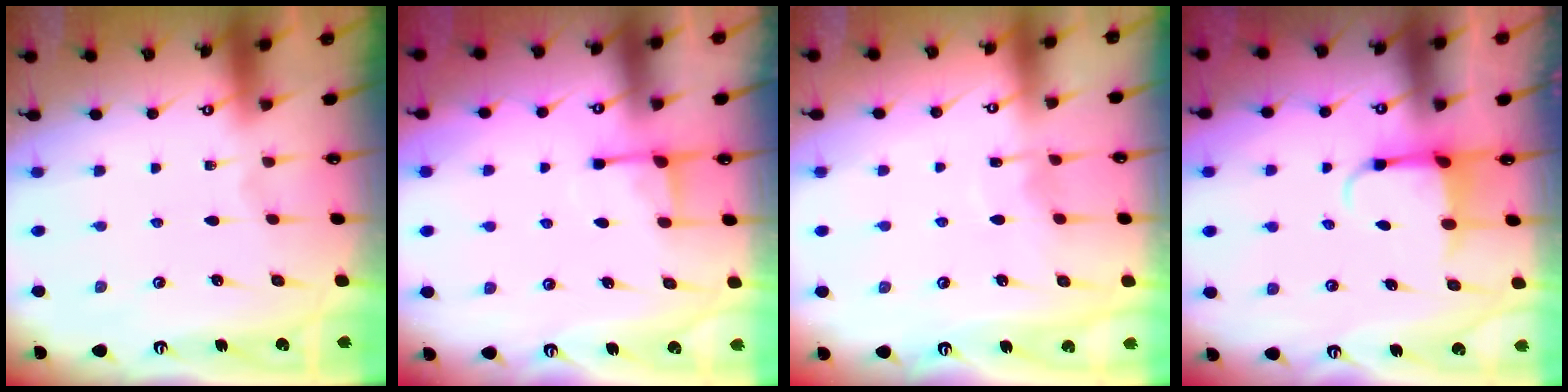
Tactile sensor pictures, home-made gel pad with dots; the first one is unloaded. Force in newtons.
{"total": 3.7, "press": 3.6, "slide": 0.7}
{"total": 5.8, "press": 5.8, "slide": 0.5}
{"total": 3.8, "press": 3.6, "slide": 1.0}